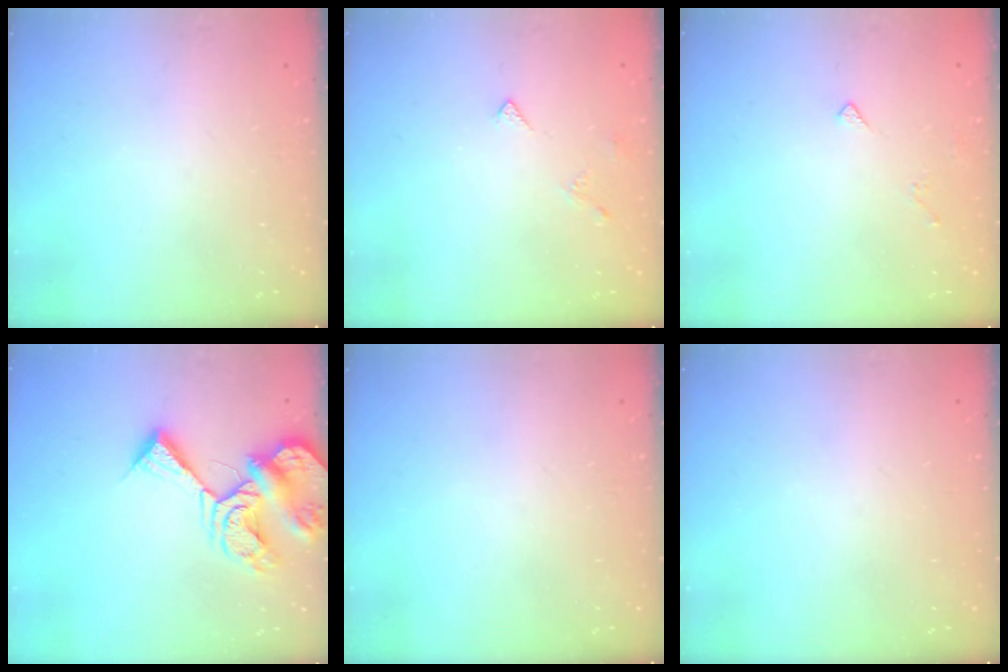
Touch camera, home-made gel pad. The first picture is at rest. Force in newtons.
{"total": 3.0, "press": 3.0, "slide": 0.6}
{"total": 3.7, "press": 3.7, "slide": 0.7}
{"total": 11.8, "press": 11.7, "slide": 1.4}
{"total": 0.0}
{"total": 0.0}